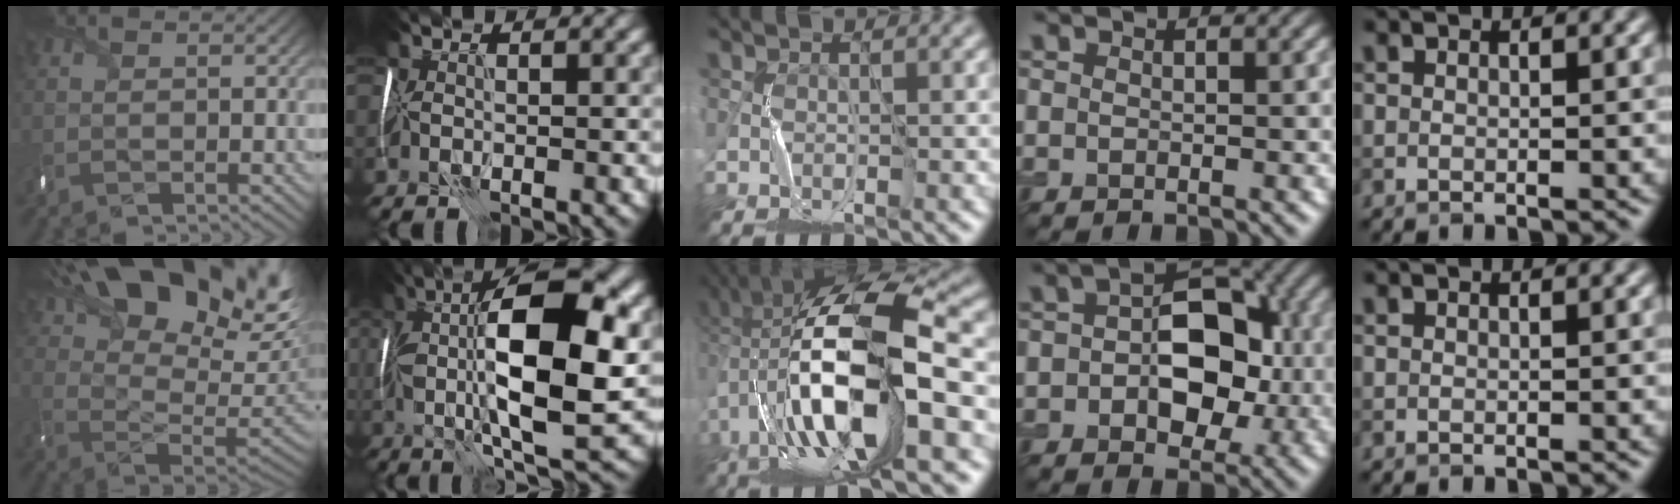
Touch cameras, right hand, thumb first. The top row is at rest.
{"thumb": {"total": 23.4, "force": [13.5, 10.9, 15.7], "torque": [-0.245, 0.045, 0.214]}, "index": {"total": 12.5, "force": [2.0, 3.6, 11.9], "torque": [-0.203, -0.001, 0.033]}, "middle": {"total": 14.8, "force": [-2.2, 5.3, 13.7], "torque": [-0.254, 0.025, -0.044]}, "ring": {"total": 8.1, "force": [0.0, 5.1, 6.2], "torque": [-0.085, 0.013, -0.006]}}